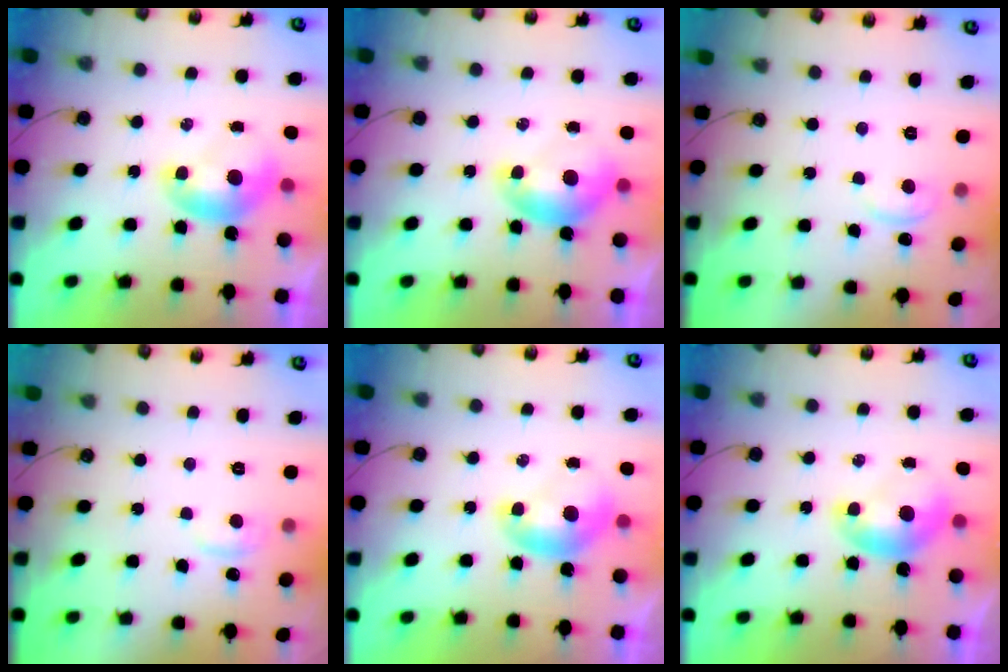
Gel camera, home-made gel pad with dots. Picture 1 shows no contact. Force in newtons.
{"total": 0.6, "press": 0.5, "slide": 0.3}
{"total": 2.1, "press": 2.1, "slide": 0.2}
{"total": 0.9, "press": 0.0, "slide": 0.9}
{"total": 0.0}
{"total": 0.0}